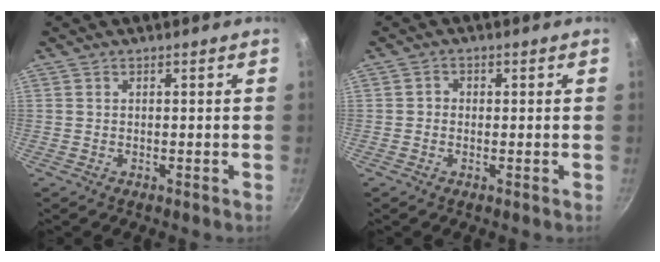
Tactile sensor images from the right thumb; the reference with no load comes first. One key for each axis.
{"total": 1.3, "fx": 0.0, "fy": 1.2, "fz": 0.5, "tx": 0.002, "ty": 0.004, "tz": -0.005}